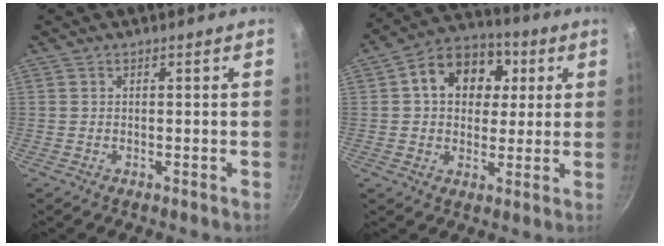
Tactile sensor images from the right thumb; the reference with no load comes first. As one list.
[{"total": 14.0, "force": [3.5, 10.8, 8.3], "torque": [-0.100, 0.017, 0.039]}]